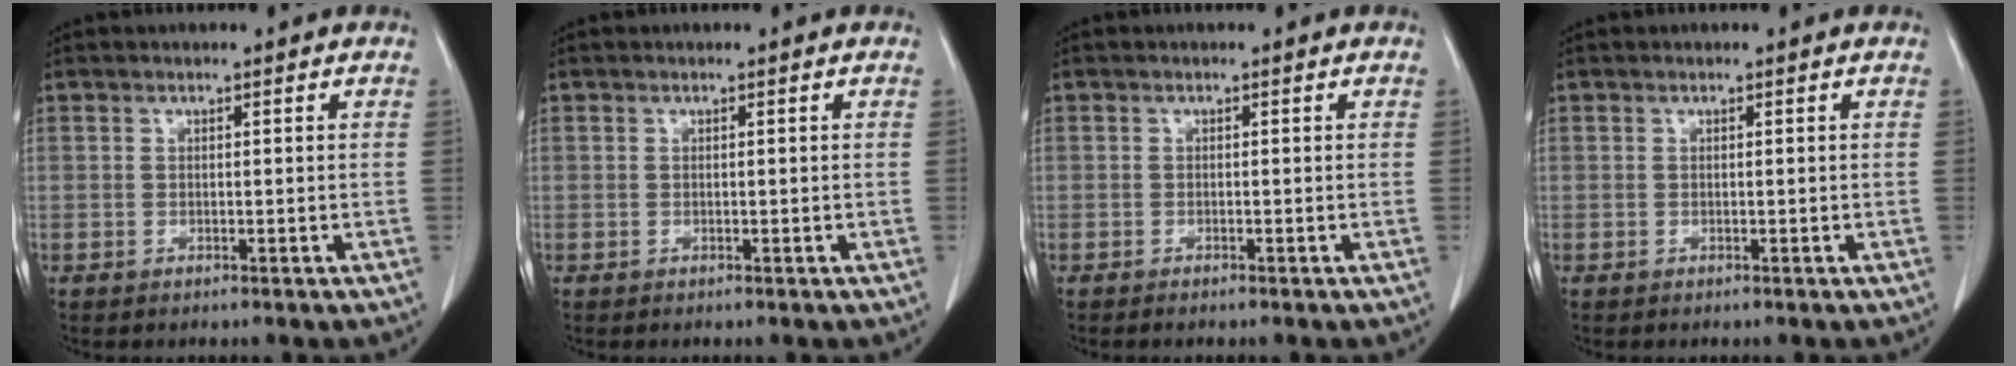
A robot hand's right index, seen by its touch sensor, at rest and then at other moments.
{"total": 0.0}
{"total": 0.8, "force": [-0.7, 0.0, 0.4], "torque": [-0.008, -0.002, -0.010]}
{"total": 0.0}